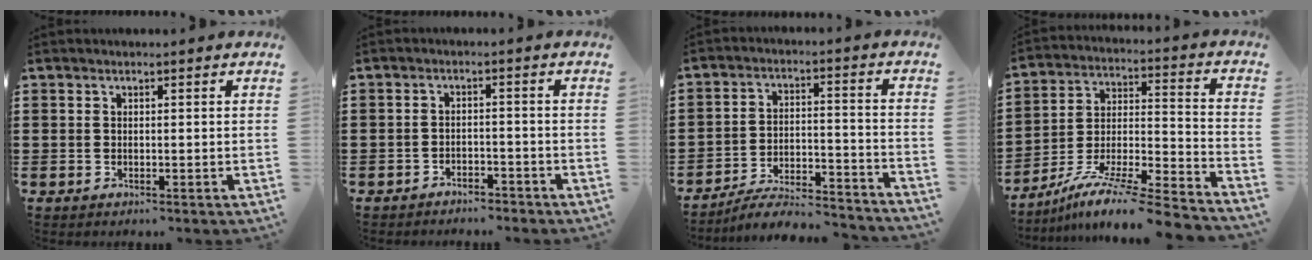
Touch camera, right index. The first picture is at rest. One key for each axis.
{"total": 2.4, "fx": -2.3, "fy": 0.5, "fz": 0.1, "tx": -0.010, "ty": 0.002, "tz": -0.050}
{"total": 6.1, "fx": -5.8, "fy": 0.7, "fz": 1.8, "tx": -0.032, "ty": 0.003, "tz": -0.114}
{"total": 10.3, "fx": -8.6, "fy": 0.5, "fz": 5.7, "tx": -0.094, "ty": 0.009, "tz": -0.169}